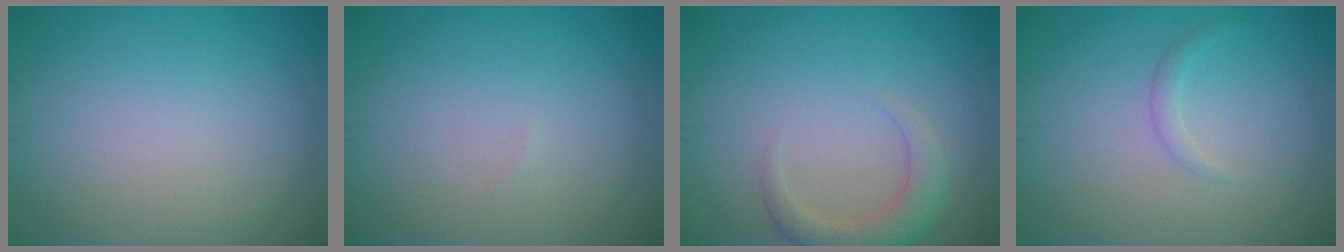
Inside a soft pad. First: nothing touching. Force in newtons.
{"total": 0.0}
{"total": 3.1, "press": 3.1, "slide": 0.5}
{"total": 1.0, "press": 1.0, "slide": 0.1}